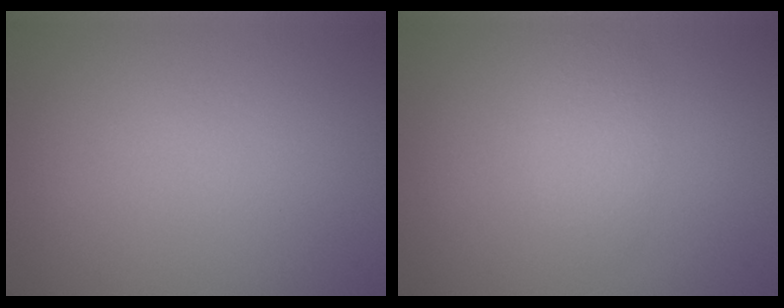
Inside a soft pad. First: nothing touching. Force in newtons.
{"total": 2.0, "press": 2.0, "slide": 0.0}